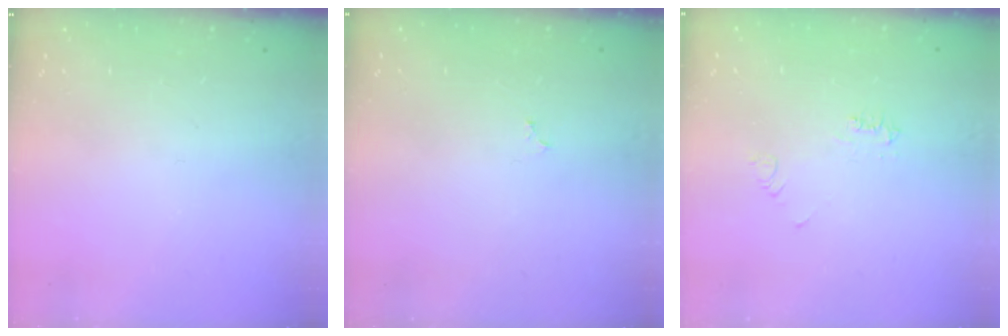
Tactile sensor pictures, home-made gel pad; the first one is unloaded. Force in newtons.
{"total": 2.3, "press": 2.3, "slide": 0.2}
{"total": 4.5, "press": 4.5, "slide": 0.7}